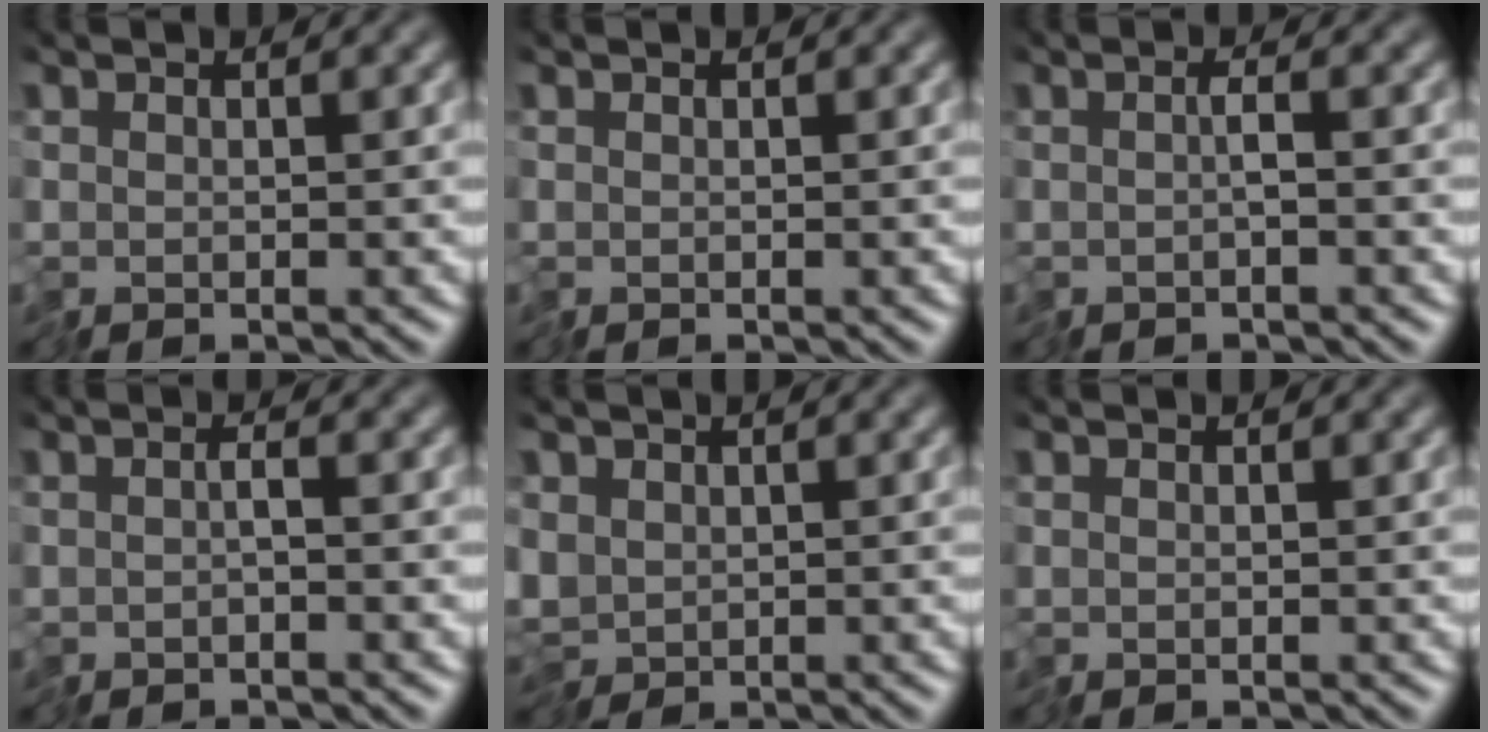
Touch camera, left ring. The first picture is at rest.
{"total": 0.0}
{"total": 1.5, "force": [-0.7, 0.1, 1.3], "torque": [-0.031, -0.001, -0.015]}
{"total": 1.6, "force": [-0.8, 0.4, 1.3], "torque": [-0.031, -0.002, -0.019]}
{"total": 3.0, "force": [-0.3, 2.4, 1.8], "torque": [-0.039, -0.003, -0.016]}
{"total": 0.0}